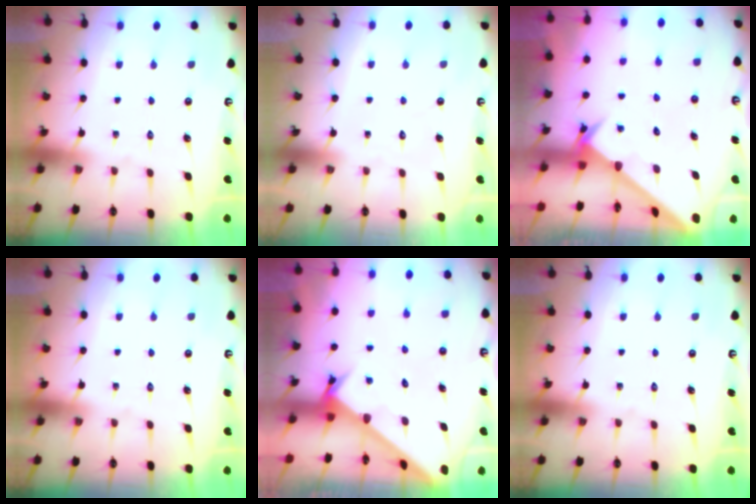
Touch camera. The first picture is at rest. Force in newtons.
{"total": 1.6, "press": 1.6, "slide": 0.1}
{"total": 2.4, "press": 2.4, "slide": 0.2}
{"total": 0.0}
{"total": 2.7, "press": 2.7, "slide": 0.2}
{"total": 0.0}